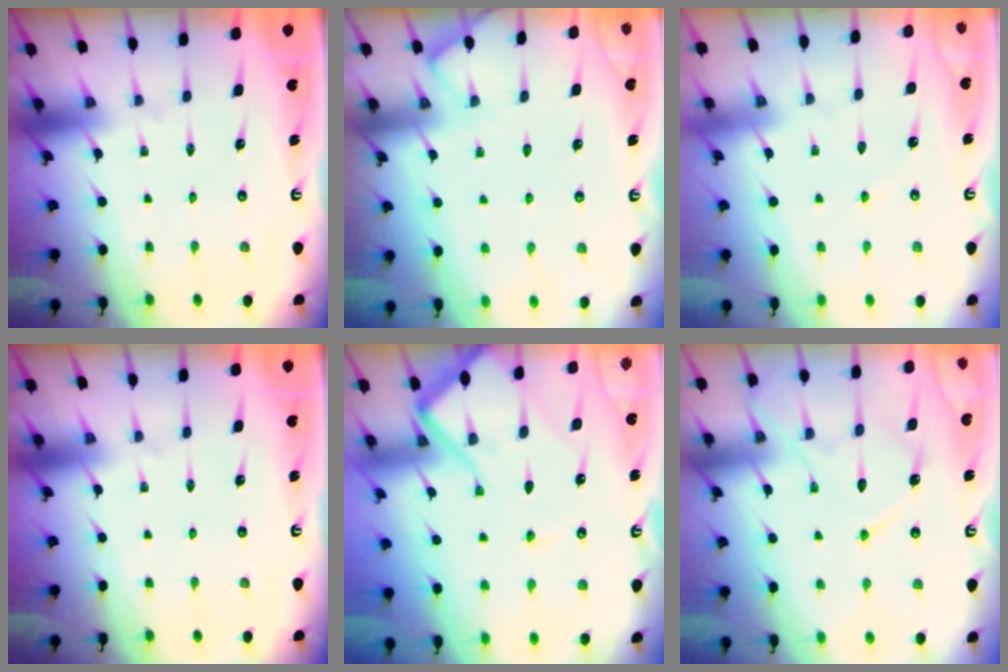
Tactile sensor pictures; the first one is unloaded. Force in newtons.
{"total": 3.8, "press": 3.8, "slide": 0.5}
{"total": 2.5, "press": 2.5, "slide": 0.3}
{"total": 0.0}
{"total": 11.0, "press": 10.9, "slide": 1.5}
{"total": 10.7, "press": 10.6, "slide": 0.7}